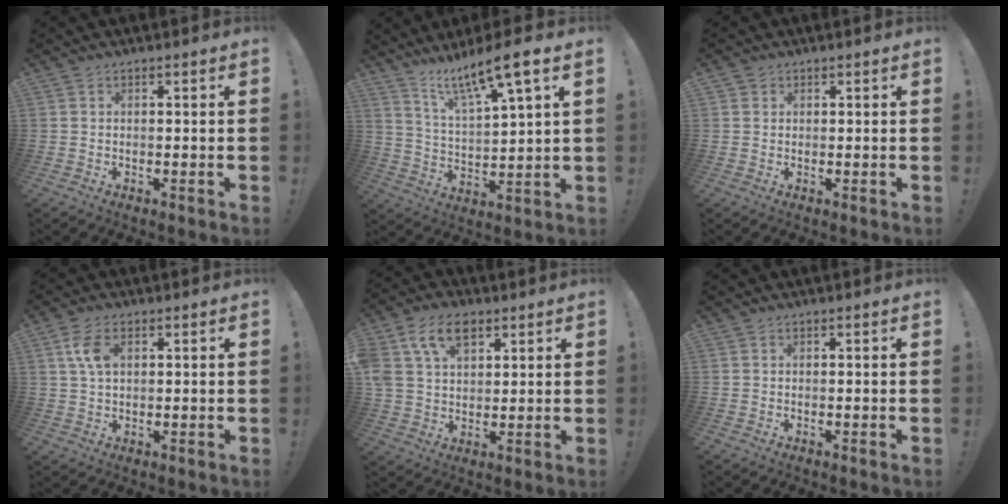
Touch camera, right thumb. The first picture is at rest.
{"total": 12.2, "force": [9.4, 0.9, 7.8], "torque": [-0.139, -0.057, 0.148]}
{"total": 1.3, "force": [0.7, 1.1, 0.1], "torque": [0.002, -0.001, 0.012]}
{"total": 6.4, "force": [2.1, 3.5, 5.0], "torque": [-0.100, 0.001, 0.038]}
{"total": 12.8, "force": [6.2, 8.6, 7.1], "torque": [-0.135, -0.013, 0.120]}
{"total": 0.0}